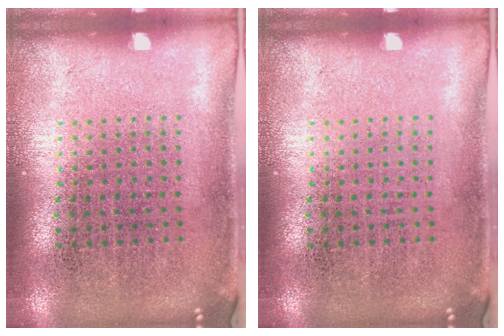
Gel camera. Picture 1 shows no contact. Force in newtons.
{"total": 0.0}